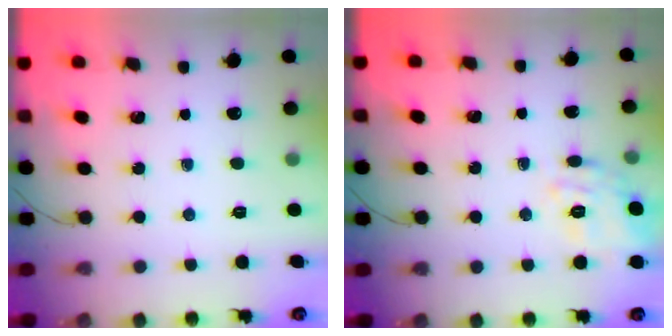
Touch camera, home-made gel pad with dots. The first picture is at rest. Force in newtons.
{"total": 8.0, "press": 8.0, "slide": 0.8}